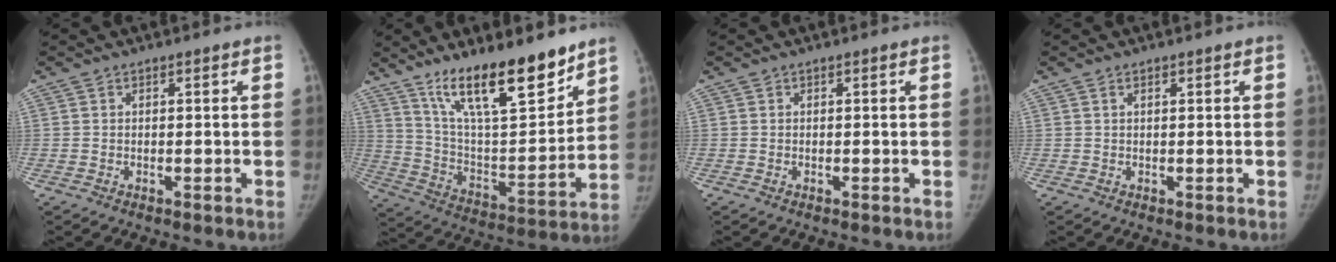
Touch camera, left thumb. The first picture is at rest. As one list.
[{"total": 21.6, "force": [15.2, 6.4, 13.9], "torque": [-0.185, -0.087, 0.266]}, {"total": 0.0}, {"total": 0.7, "force": [0.4, 0.2, 0.5], "torque": [-0.011, 0.002, 0.008]}]